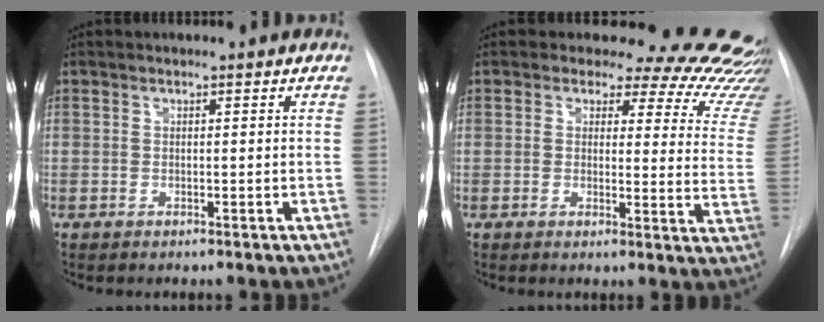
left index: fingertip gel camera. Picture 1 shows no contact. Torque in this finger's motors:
{"motor_torque": [1.08, -1.06, 0.05, -0.04]}